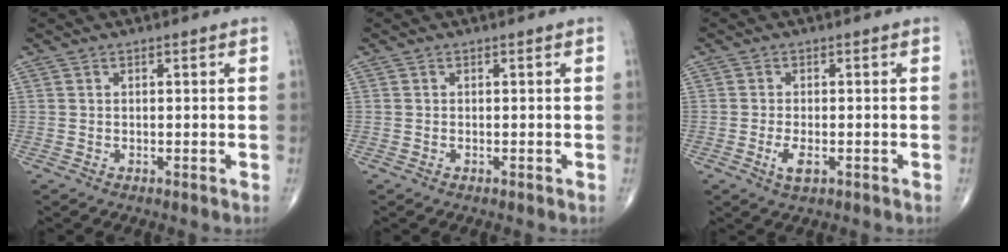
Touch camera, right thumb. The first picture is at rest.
{"total": 0.0}
{"total": 3.2, "force": [-1.2, 1.3, 2.6], "torque": [-0.053, -0.004, -0.019]}